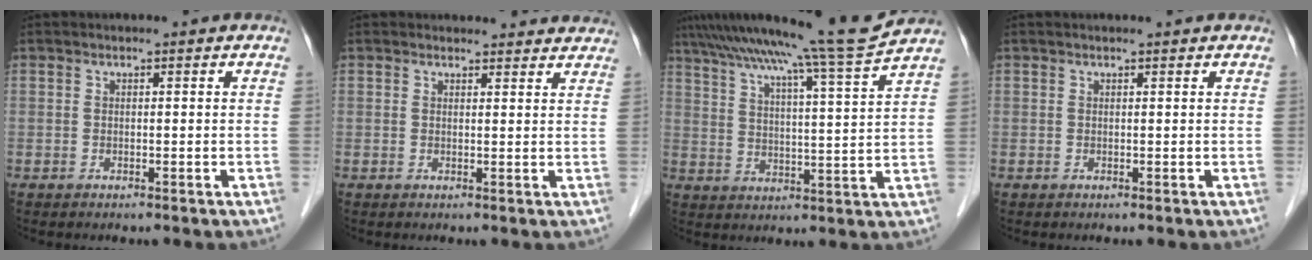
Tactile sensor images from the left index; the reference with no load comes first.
{"total": 7.2, "force": [6.9, 1.8, 0.8], "torque": [0.014, 0.008, 0.056]}
{"total": 15.7, "force": [13.9, -3.0, 6.8], "torque": [-0.119, -0.033, 0.202]}
{"total": 1.2, "force": [1.2, 0.0, 0.3], "torque": [-0.009, 0.010, 0.016]}